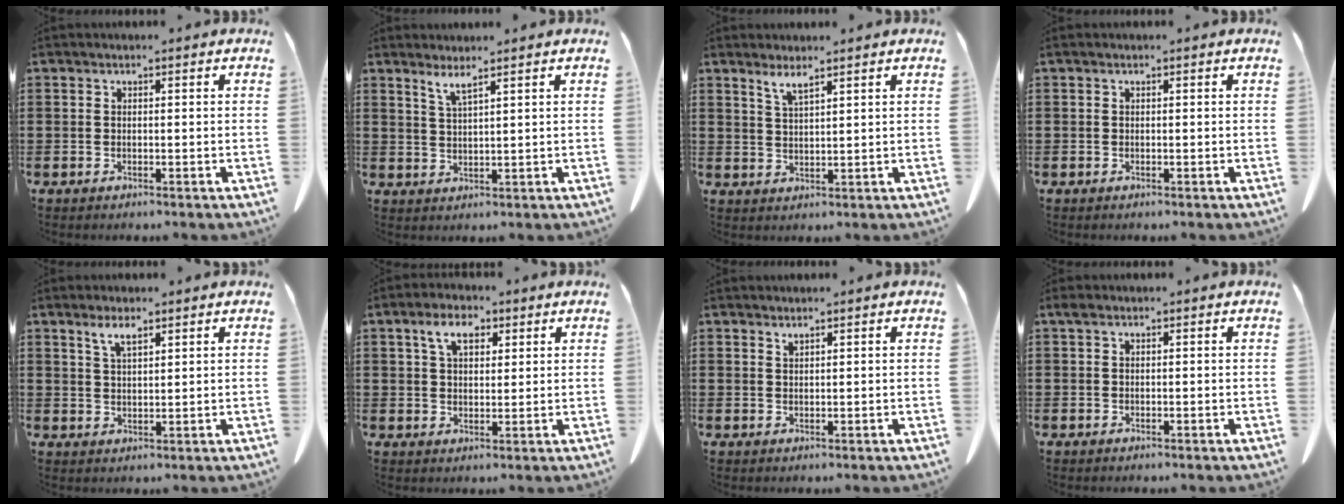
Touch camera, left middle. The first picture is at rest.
{"total": 2.6, "force": [2.1, -0.2, 1.5], "torque": [-0.035, -0.003, 0.040]}
{"total": 2.7, "force": [2.2, 0.1, 1.4], "torque": [-0.033, -0.002, 0.042]}
{"total": 0.0}
{"total": 3.2, "force": [2.3, 0.8, 2.1], "torque": [-0.040, -0.002, 0.040]}
{"total": 5.2, "force": [2.8, 2.9, 3.3], "torque": [-0.070, 0.009, 0.048]}
{"total": 1.0, "force": [0.9, 0.0, 0.4], "torque": [-0.010, -0.005, 0.020]}
{"total": 0.8, "force": [0.4, 0.5, 0.4], "torque": [-0.011, 0.004, 0.007]}